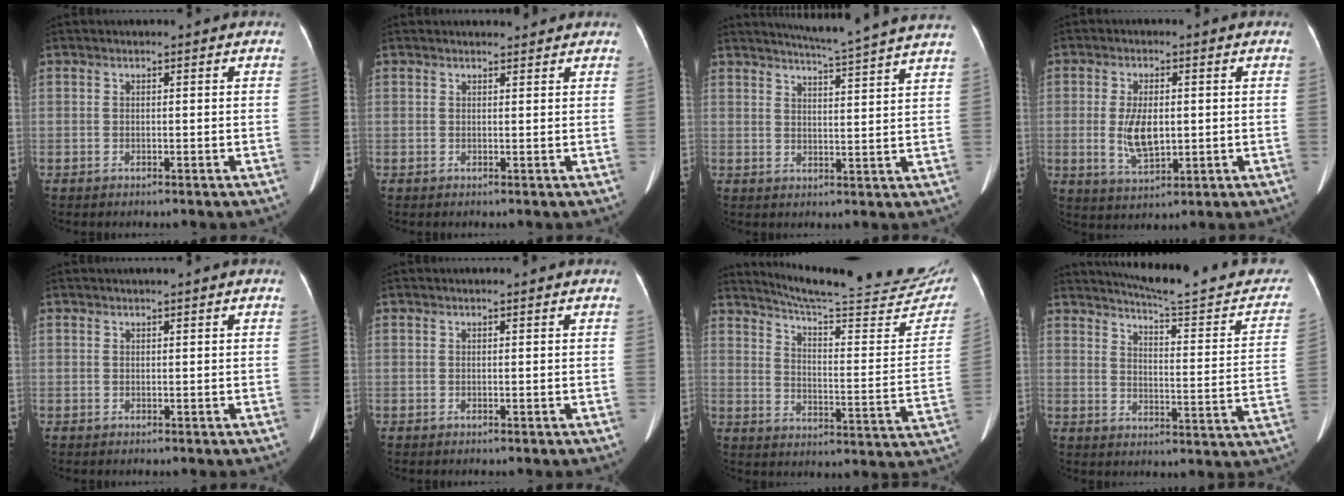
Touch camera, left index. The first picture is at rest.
{"total": 1.7, "force": [1.5, 0.8, 0.0], "torque": [0.002, 0.011, 0.018]}
{"total": 13.7, "force": [12.5, -1.7, 5.3], "torque": [-0.089, -0.028, 0.151]}
{"total": 6.5, "force": [-0.2, 2.9, 5.8], "torque": [-0.120, -0.003, 0.002]}
{"total": 0.7, "force": [0.6, 0.1, 0.3], "torque": [-0.008, 0.013, 0.010]}
{"total": 0.6, "force": [0.5, 0.0, 0.2], "torque": [-0.005, 0.006, 0.007]}
{"total": 26.0, "force": [23.6, 1.9, 10.8], "torque": [-0.156, -0.078, 0.295]}
{"total": 20.4, "force": [18.5, 2.2, 8.3], "torque": [-0.104, -0.046, 0.228]}